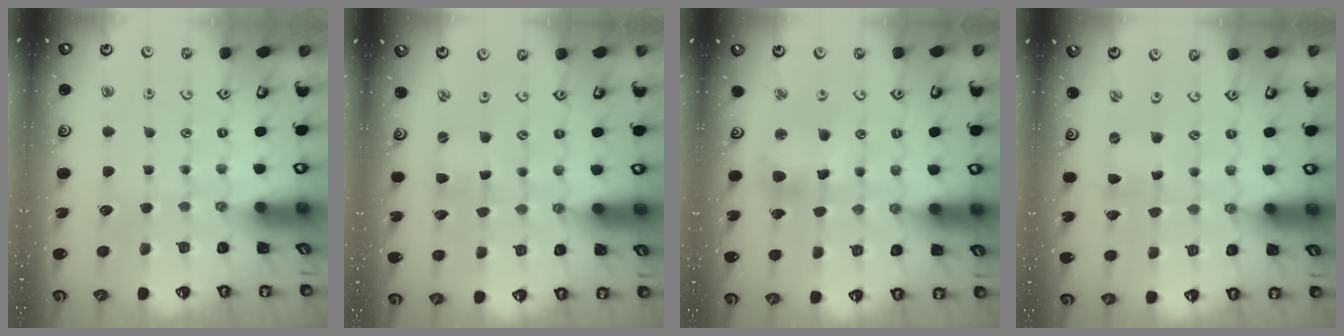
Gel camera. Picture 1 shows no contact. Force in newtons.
{"total": 0.0}
{"total": 9.5, "press": 9.4, "slide": 1.0}
{"total": 0.0}